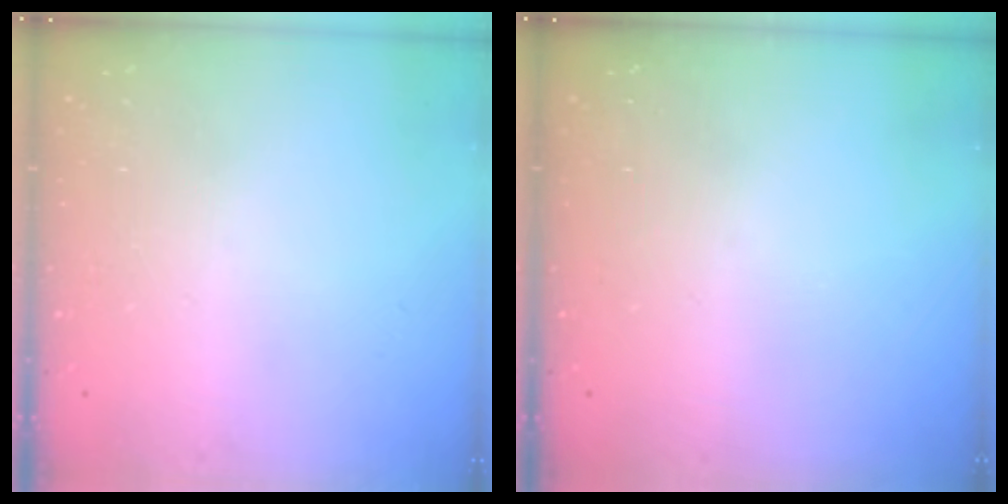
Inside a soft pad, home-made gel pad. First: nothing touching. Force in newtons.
{"total": 0.0}